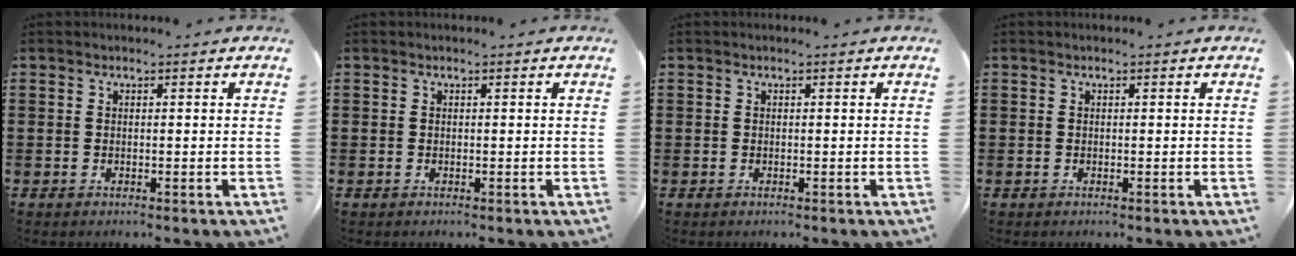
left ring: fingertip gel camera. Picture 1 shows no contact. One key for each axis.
{"total": 0.0}
{"total": 0.0}
{"total": 0.0}